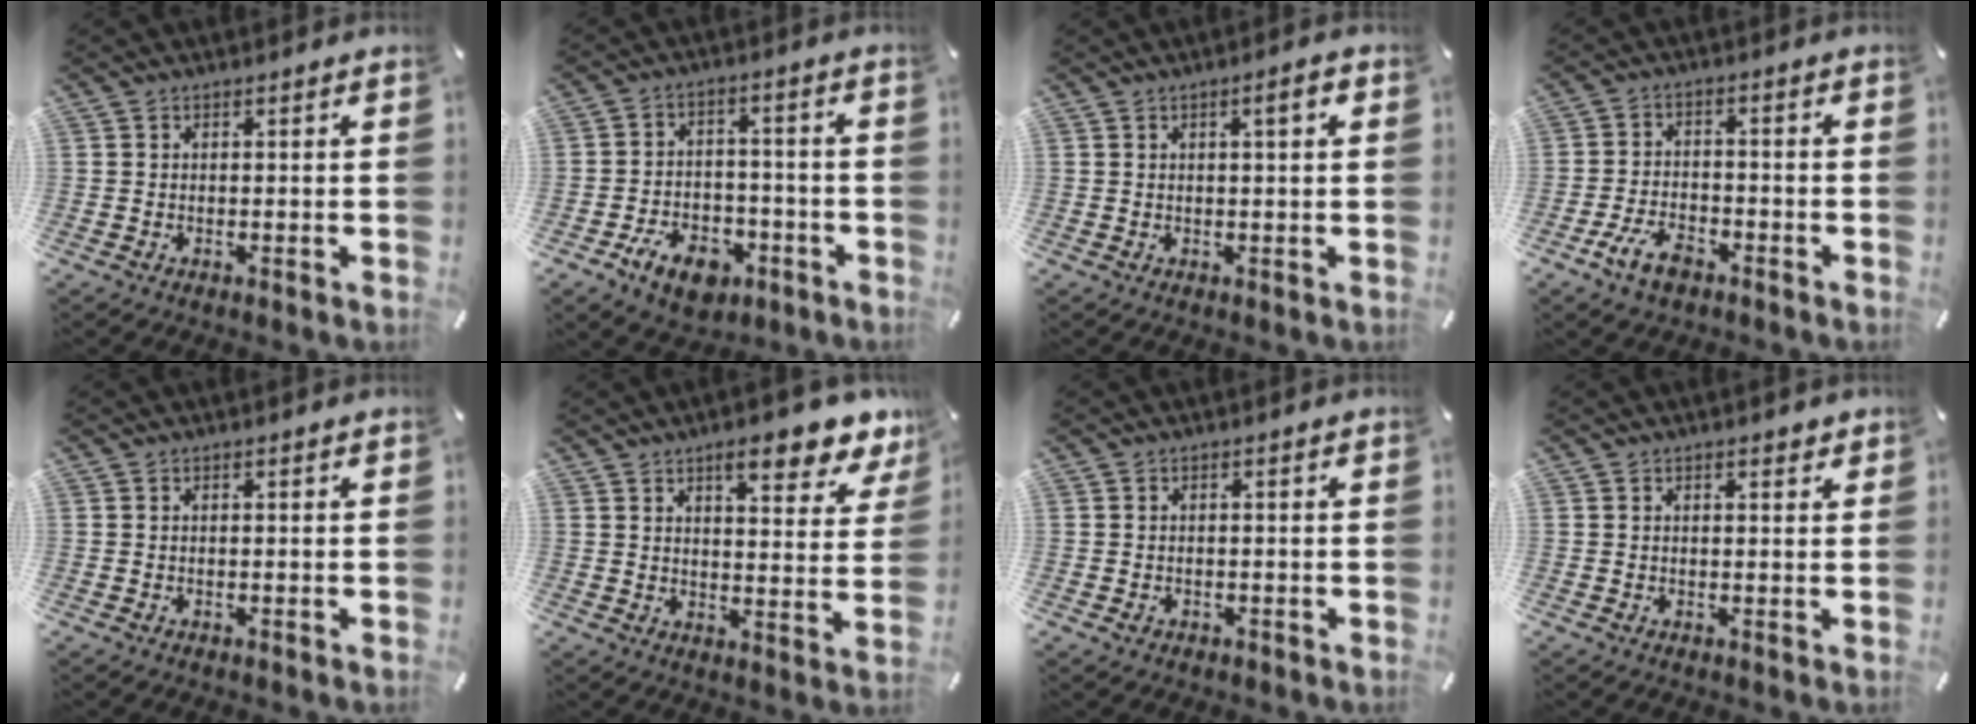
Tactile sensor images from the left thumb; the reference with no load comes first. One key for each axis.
{"total": 9.7, "fx": -5.5, "fy": 6.4, "fz": 4.9, "tx": -0.090, "ty": 0.035, "tz": -0.098}
{"total": 3.7, "fx": 1.4, "fy": 0.5, "fz": 3.4, "tx": -0.052, "ty": -0.002, "tz": 0.017}
{"total": 7.5, "fx": -4.4, "fy": 4.1, "fz": 4.4, "tx": -0.098, "ty": 0.018, "tz": -0.082}
{"total": 0.0}
{"total": 11.5, "fx": 8.1, "fy": 4.0, "fz": 7.0, "tx": -0.086, "ty": -0.048, "tz": 0.134}
{"total": 1.0, "fx": -0.5, "fy": 0.8, "fz": 0.4, "tx": -0.007, "ty": 0.003, "tz": -0.012}
{"total": 1.4, "fx": 0.9, "fy": 0.5, "fz": 1.0, "tx": -0.013, "ty": -0.001, "tz": 0.015}